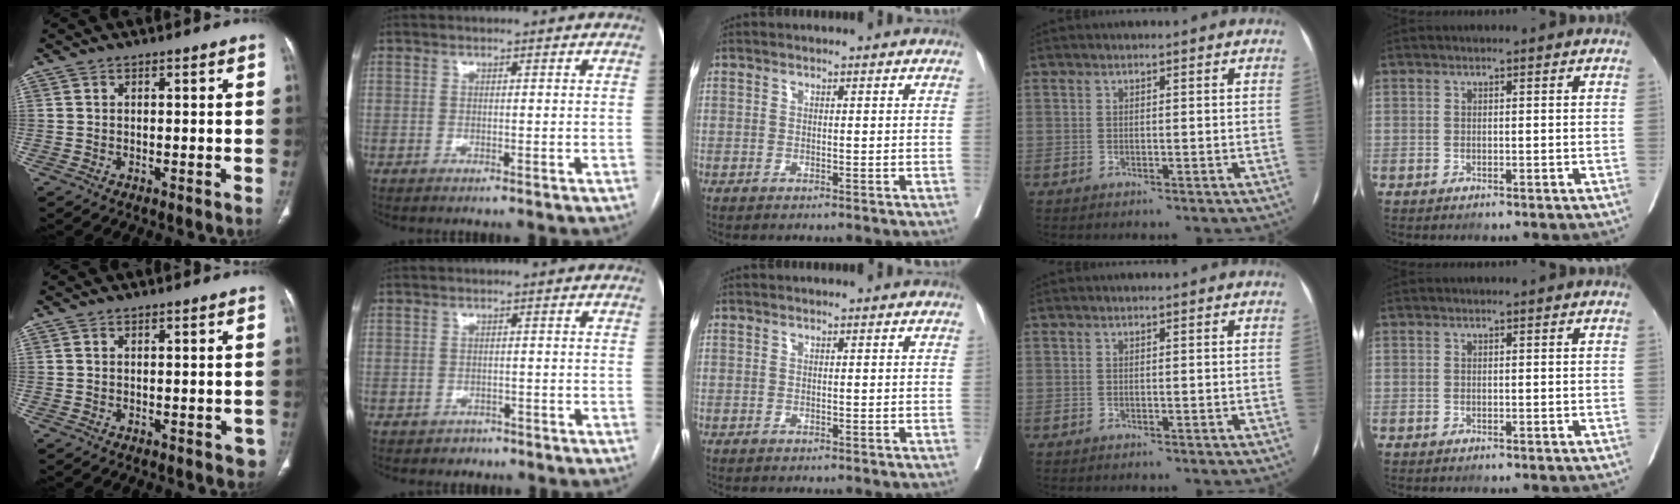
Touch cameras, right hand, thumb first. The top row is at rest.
{"thumb": {"total": 2.0, "force": [-0.5, 1.3, 1.4], "torque": [-0.004, 0.005, -0.002]}, "index": {"total": 1.8, "force": [-1.1, 1.4, 0.0], "torque": [-0.006, 0.005, -0.015]}}